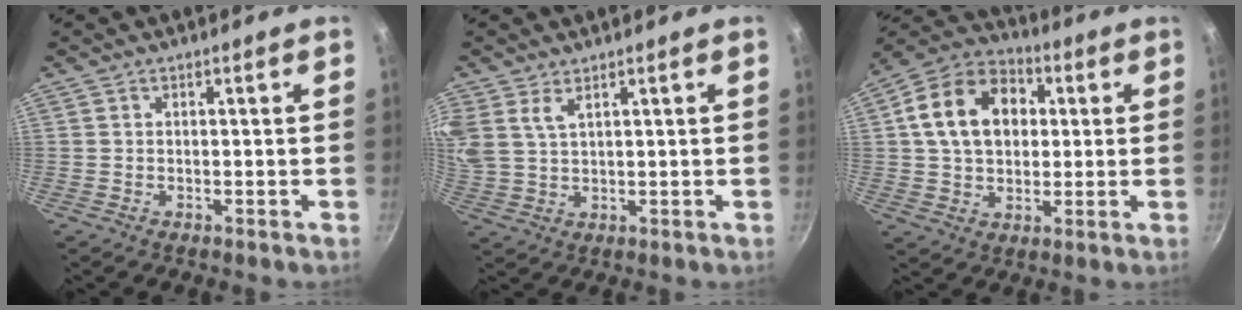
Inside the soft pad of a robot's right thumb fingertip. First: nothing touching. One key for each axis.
{"total": 8.0, "fx": 4.5, "fy": 4.4, "fz": 5.0, "tx": -0.113, "ty": 0.001, "tz": 0.096}
{"total": 16.4, "fx": 3.2, "fy": 12.1, "fz": 10.6, "tx": -0.156, "ty": 0.025, "tz": 0.041}